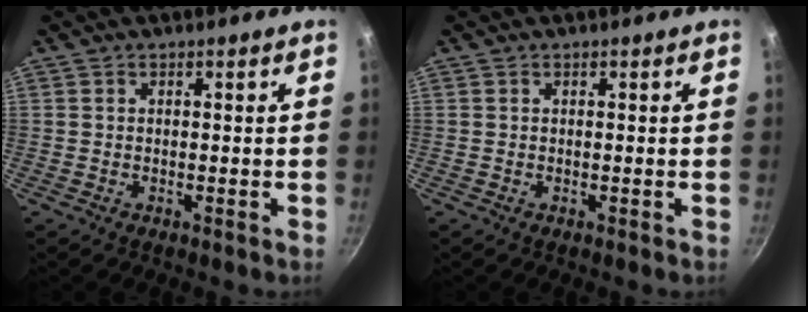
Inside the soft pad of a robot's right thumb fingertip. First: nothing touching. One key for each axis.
{"total": 0.0}